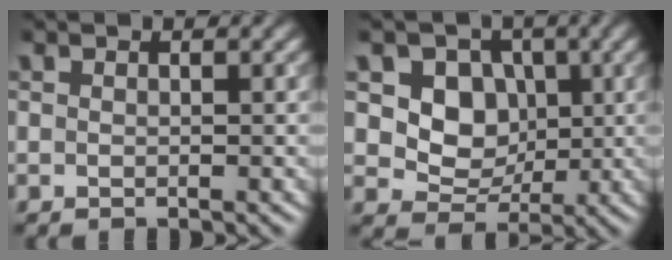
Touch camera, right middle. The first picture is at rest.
{"total": 5.7, "force": [1.1, 4.6, 3.0], "torque": [-0.053, -0.006, 0.011]}